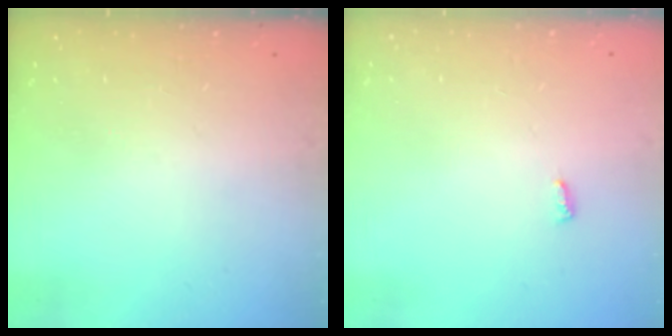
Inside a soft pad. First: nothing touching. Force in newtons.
{"total": 2.8, "press": 2.8, "slide": 0.4}